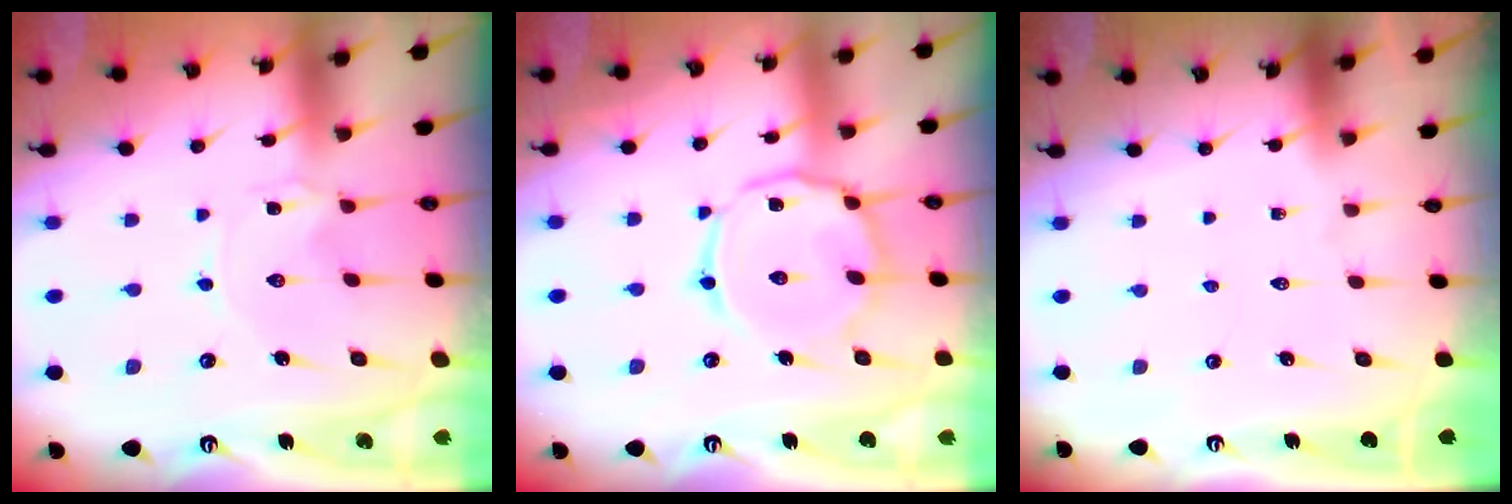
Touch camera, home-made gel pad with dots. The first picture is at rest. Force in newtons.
{"total": 12.5, "press": 12.5, "slide": 1.0}
{"total": 0.0}